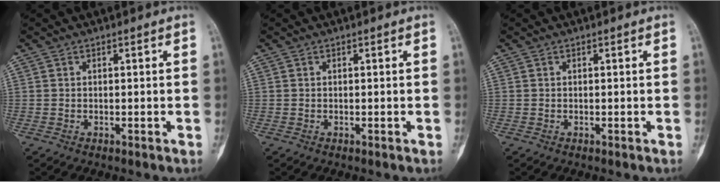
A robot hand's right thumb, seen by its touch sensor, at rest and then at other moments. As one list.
[{"total": 0.0}, {"total": 0.0}]